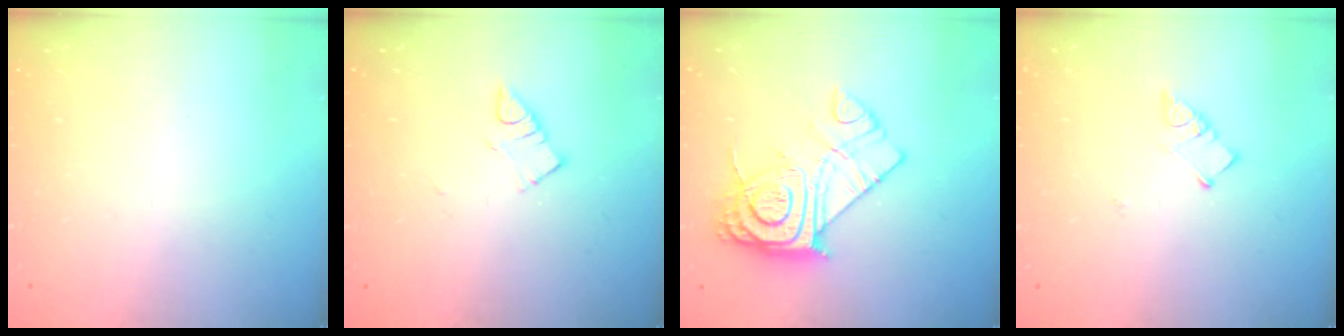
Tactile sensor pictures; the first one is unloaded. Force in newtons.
{"total": 4.2, "press": 4.2, "slide": 0.6}
{"total": 19.5, "press": 19.4, "slide": 1.6}
{"total": 3.7, "press": 3.7, "slide": 0.2}